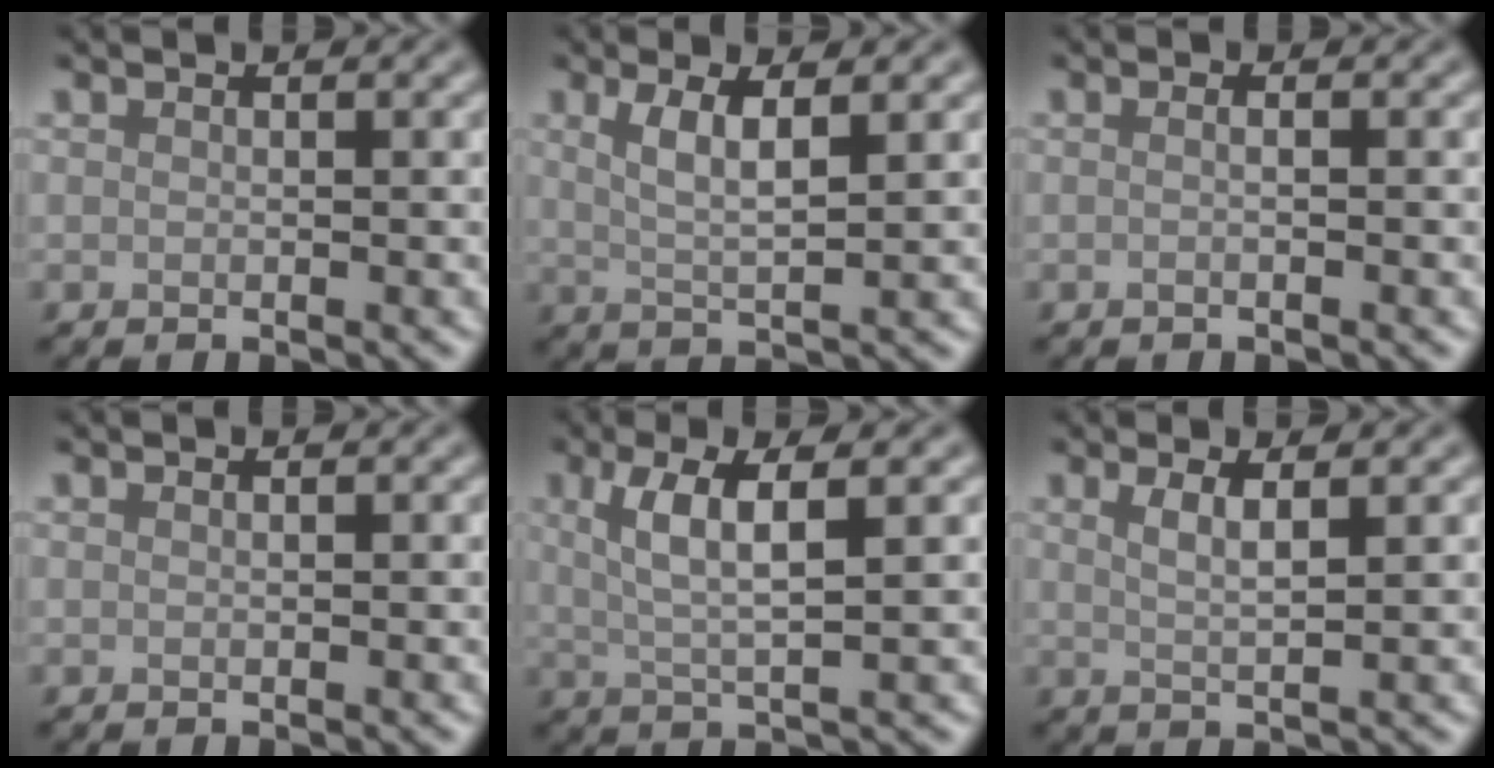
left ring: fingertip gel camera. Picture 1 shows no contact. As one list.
[{"total": 3.5, "force": [1.3, 0.8, 3.1], "torque": [-0.059, -0.004, 0.026]}, {"total": 1.1, "force": [0.0, 0.5, 1.0], "torque": [-0.005, -0.008, -0.007]}, {"total": 0.0}, {"total": 4.6, "force": [1.4, 1.0, 4.3], "torque": [-0.090, 0.001, 0.030]}, {"total": 2.4, "force": [1.0, 0.6, 2.1], "torque": [-0.030, -0.002, 0.014]}]